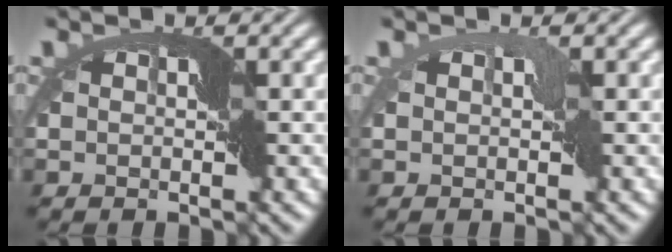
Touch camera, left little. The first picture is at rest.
{"total": 0.6, "force": [0.1, 0.3, 0.5], "torque": [-0.005, 0.003, 0.001]}